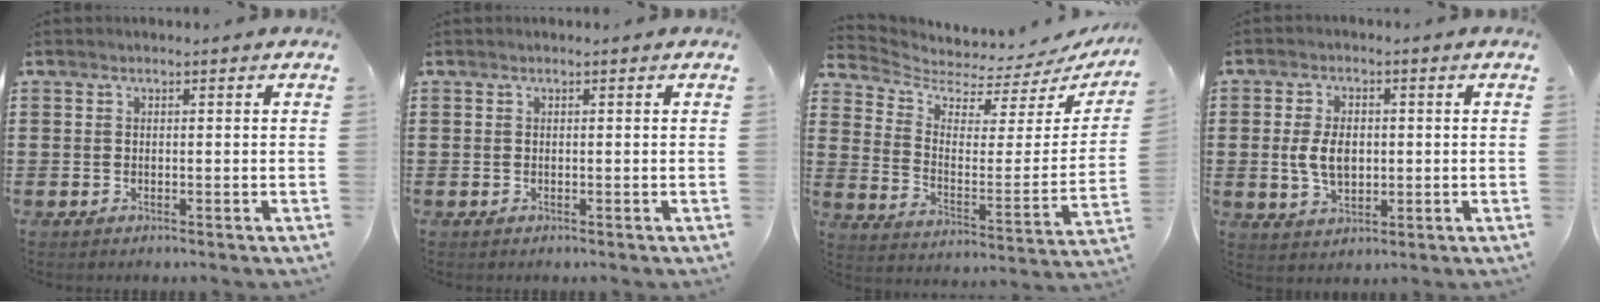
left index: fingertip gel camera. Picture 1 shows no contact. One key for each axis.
{"total": 0.0}
{"total": 3.6, "fx": 3.3, "fy": 1.0, "fz": 0.9, "tx": -0.043, "ty": -0.037, "tz": 0.050}
{"total": 5.6, "fx": 0.1, "fy": 3.5, "fz": 4.4, "tx": -0.095, "ty": 0.004, "tz": -0.005}